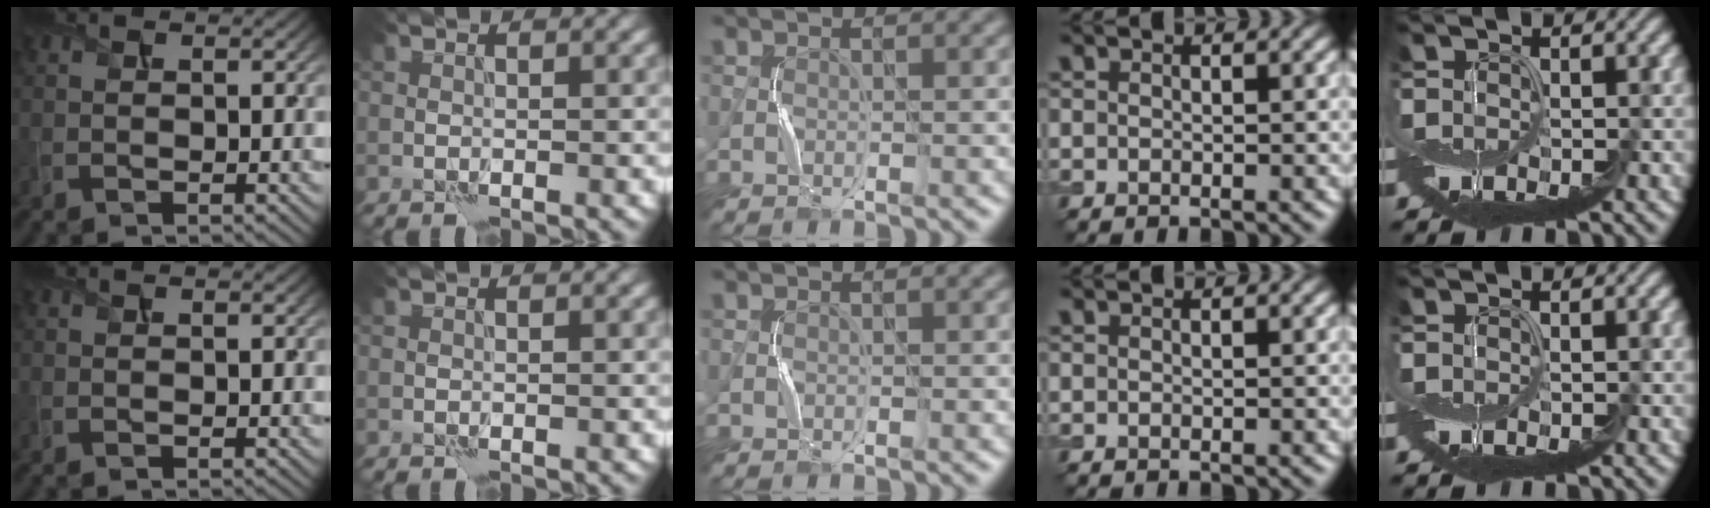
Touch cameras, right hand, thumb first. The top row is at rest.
{}